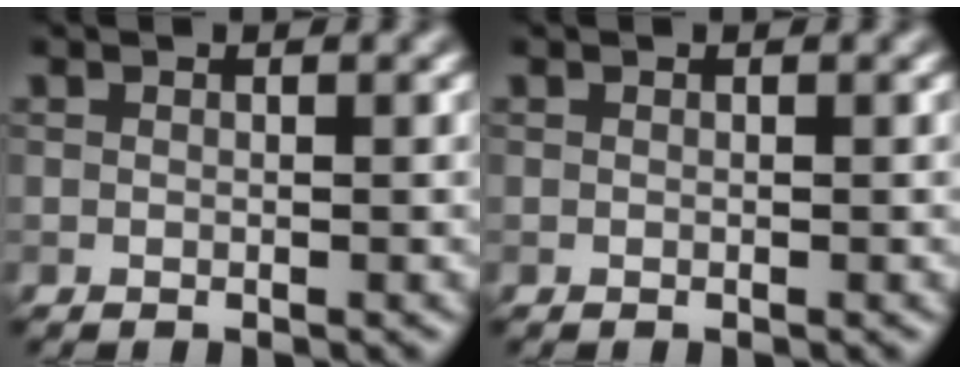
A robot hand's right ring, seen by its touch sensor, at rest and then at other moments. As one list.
[{"total": 0.0}]